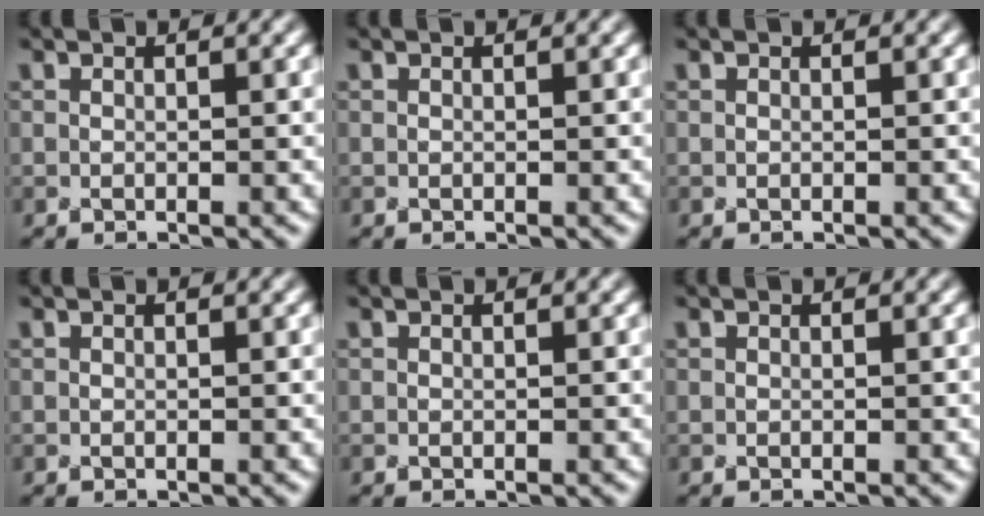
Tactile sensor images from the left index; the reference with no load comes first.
{"total": 0.0}
{"total": 0.0}
{"total": 0.0}
{"total": 0.0}
{"total": 0.0}